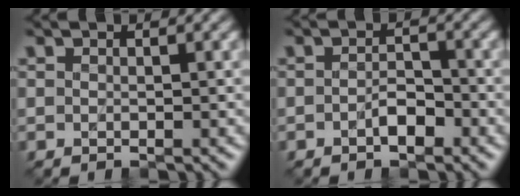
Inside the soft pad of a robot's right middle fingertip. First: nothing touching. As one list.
[{"total": 1.7, "force": [-0.8, 0.8, 1.2], "torque": [-0.021, 0.004, -0.018]}]